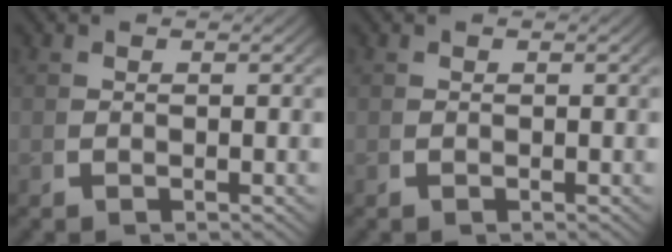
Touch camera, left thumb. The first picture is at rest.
{"total": 0.0}